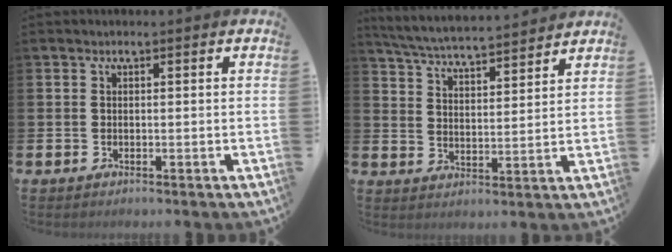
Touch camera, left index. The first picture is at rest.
{"total": 5.7, "force": [5.6, 0.2, 1.0], "torque": [-0.042, -0.039, 0.097]}